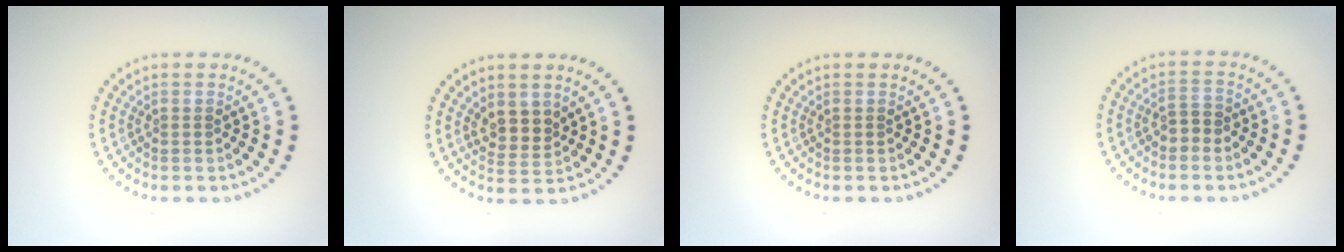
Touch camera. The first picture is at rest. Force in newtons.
{"total": 2.4, "press": 2.2, "slide": 1.0}
{"total": 0.0}
{"total": 1.9, "press": 1.8, "slide": 0.6}